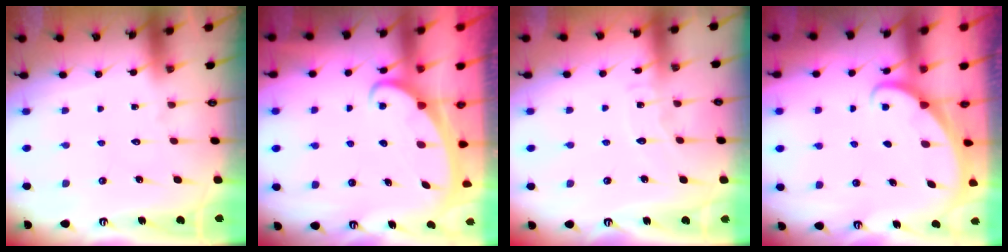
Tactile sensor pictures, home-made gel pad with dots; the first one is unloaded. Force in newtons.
{"total": 2.3, "press": 2.2, "slide": 0.3}
{"total": 5.1, "press": 5.1, "slide": 0.5}
{"total": 1.6, "press": 1.6, "slide": 0.1}